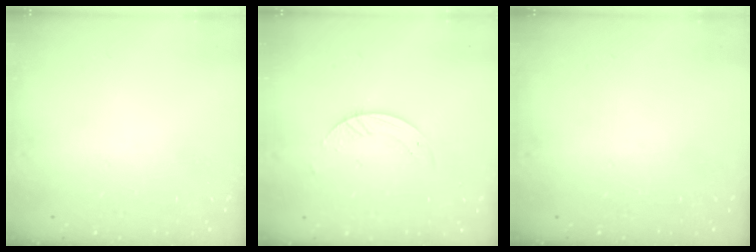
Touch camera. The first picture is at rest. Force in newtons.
{"total": 3.4, "press": 3.4, "slide": 0.1}
{"total": 0.0}